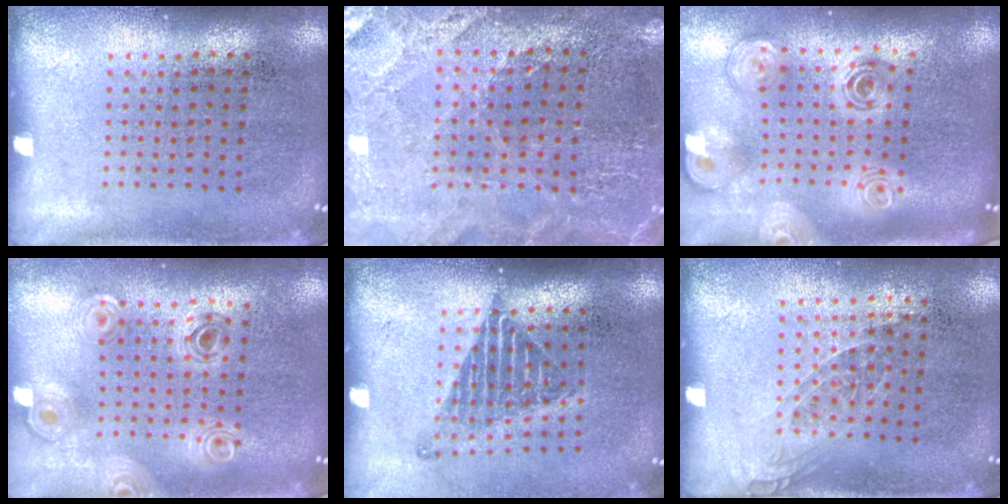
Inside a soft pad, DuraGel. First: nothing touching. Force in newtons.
{"total": 1.5, "press": 1.4, "slide": 0.3}
{"total": 2.8, "press": 2.0, "slide": 2.0}
{"total": 0.8, "press": 0.8, "slide": 0.1}
{"total": 1.3, "press": 1.1, "slide": 0.7}
{"total": 1.0, "press": 0.7, "slide": 0.7}